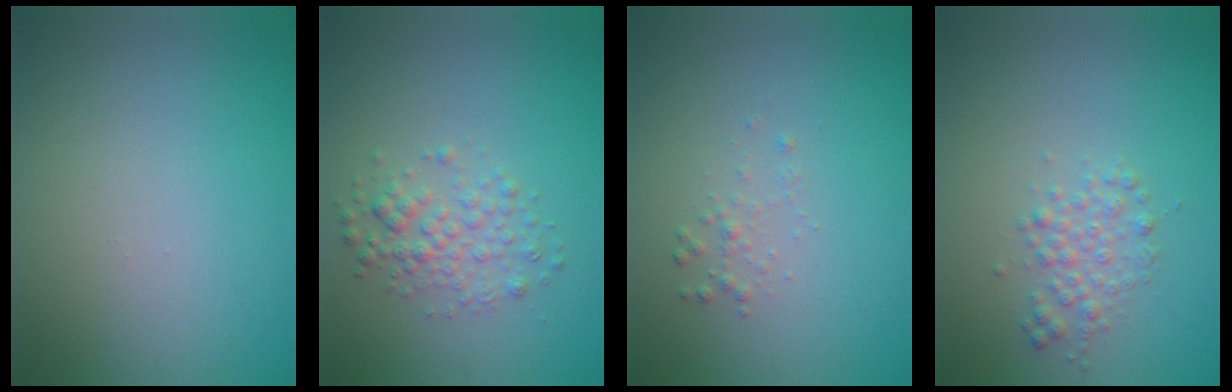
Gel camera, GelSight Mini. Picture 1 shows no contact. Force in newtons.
{"total": 2.5, "press": 2.5, "slide": 0.1}
{"total": 0.9, "press": 0.9, "slide": 0.0}
{"total": 2.0, "press": 2.0, "slide": 0.0}